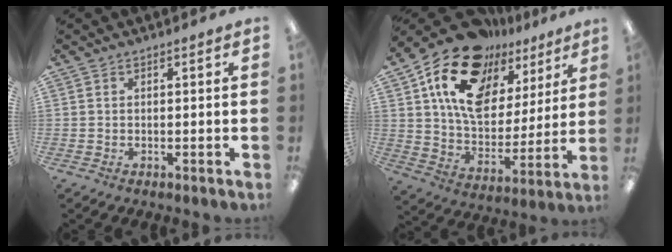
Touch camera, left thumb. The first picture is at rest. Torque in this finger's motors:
{"motor_torque": [1.39, 2.21, 1.38, -1.39, 0.22]}